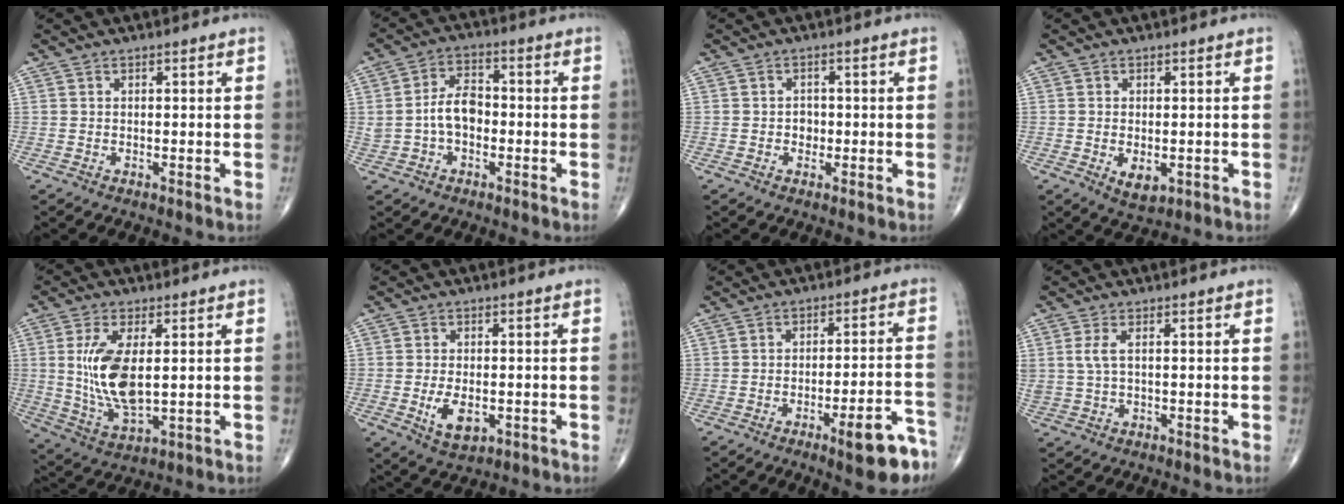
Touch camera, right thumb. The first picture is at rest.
{"total": 7.4, "force": [-0.9, 4.8, 5.5], "torque": [-0.094, 0.026, -0.020]}
{"total": 2.1, "force": [-0.3, 1.8, 1.0], "torque": [-0.002, 0.006, -0.006]}
{"total": 3.9, "force": [-0.9, 2.2, 3.1], "torque": [-0.045, -0.008, -0.006]}
{"total": 12.1, "force": [1.6, 5.4, 10.7], "torque": [-0.216, -0.018, 0.042]}
{"total": 6.0, "force": [-1.5, 3.3, 4.8], "torque": [-0.077, -0.006, -0.017]}
{"total": 10.5, "force": [-6.1, 2.4, 8.2], "torque": [-0.094, 0.042, -0.078]}
{"total": 3.0, "force": [0.7, 1.2, 2.7], "torque": [-0.075, 0.005, 0.020]}